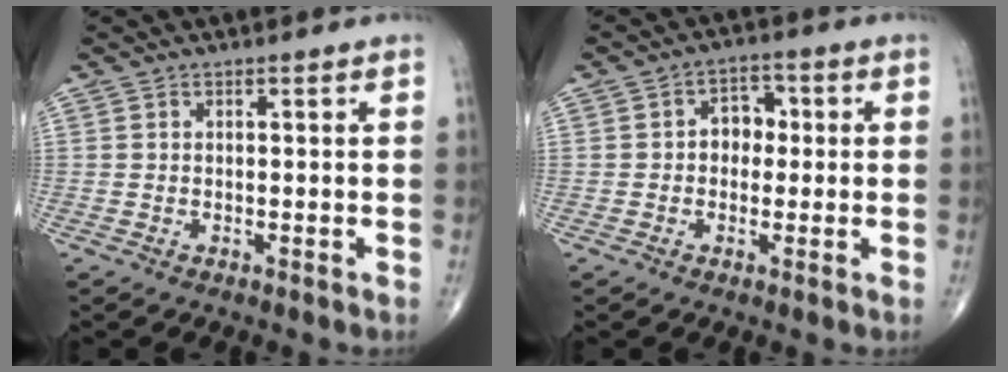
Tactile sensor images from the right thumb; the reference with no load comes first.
{"total": 5.0, "force": [0.2, 3.8, 3.2], "torque": [-0.020, 0.015, -0.007]}